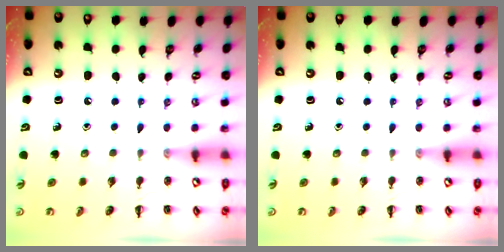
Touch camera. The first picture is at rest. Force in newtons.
{"total": 0.0}